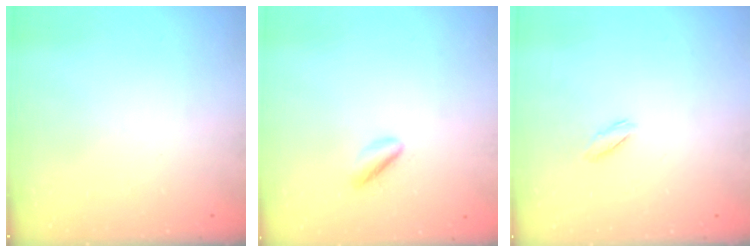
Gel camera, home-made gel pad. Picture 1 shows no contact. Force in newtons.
{"total": 2.8, "press": 2.6, "slide": 0.9}
{"total": 2.1, "press": 2.0, "slide": 0.7}